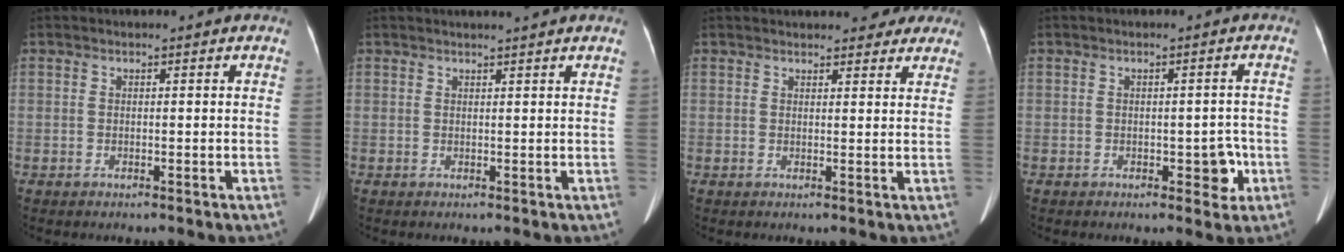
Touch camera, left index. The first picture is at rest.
{"total": 2.5, "force": [2.2, -0.6, 1.0], "torque": [-0.012, 0.005, 0.030]}
{"total": 10.4, "force": [9.3, 3.3, 3.4], "torque": [-0.022, 0.019, 0.104]}
{"total": 3.4, "force": [-1.2, 1.8, 2.6], "torque": [-0.023, 0.010, -0.011]}